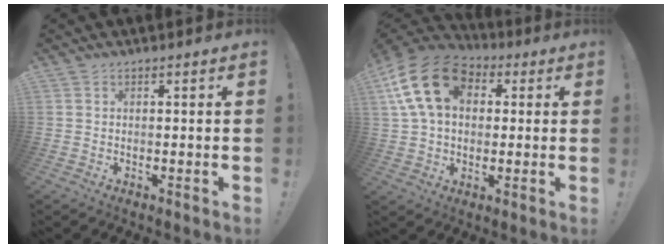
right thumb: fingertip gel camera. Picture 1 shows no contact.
{"total": 18.3, "force": [5.4, 12.7, 12.0], "torque": [-0.222, 0.002, 0.102]}